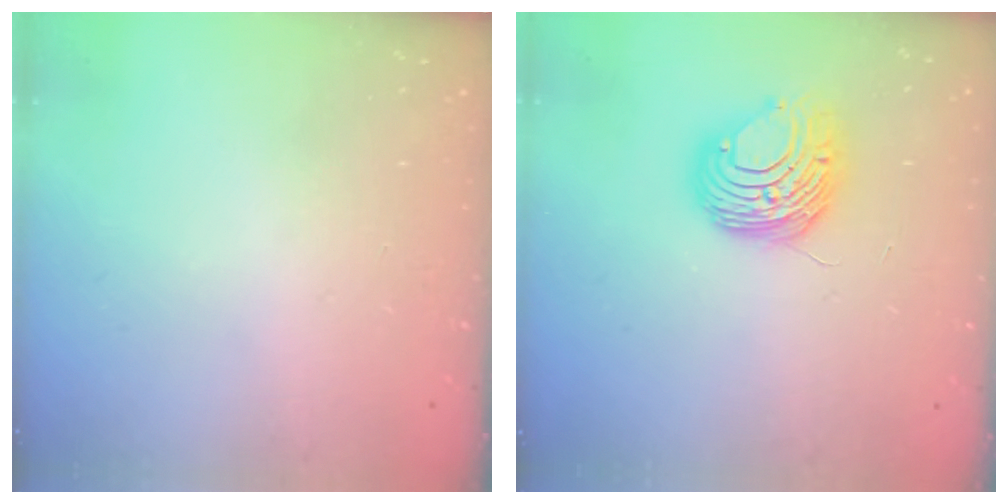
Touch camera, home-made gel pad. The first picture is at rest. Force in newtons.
{"total": 8.9, "press": 8.9, "slide": 0.5}